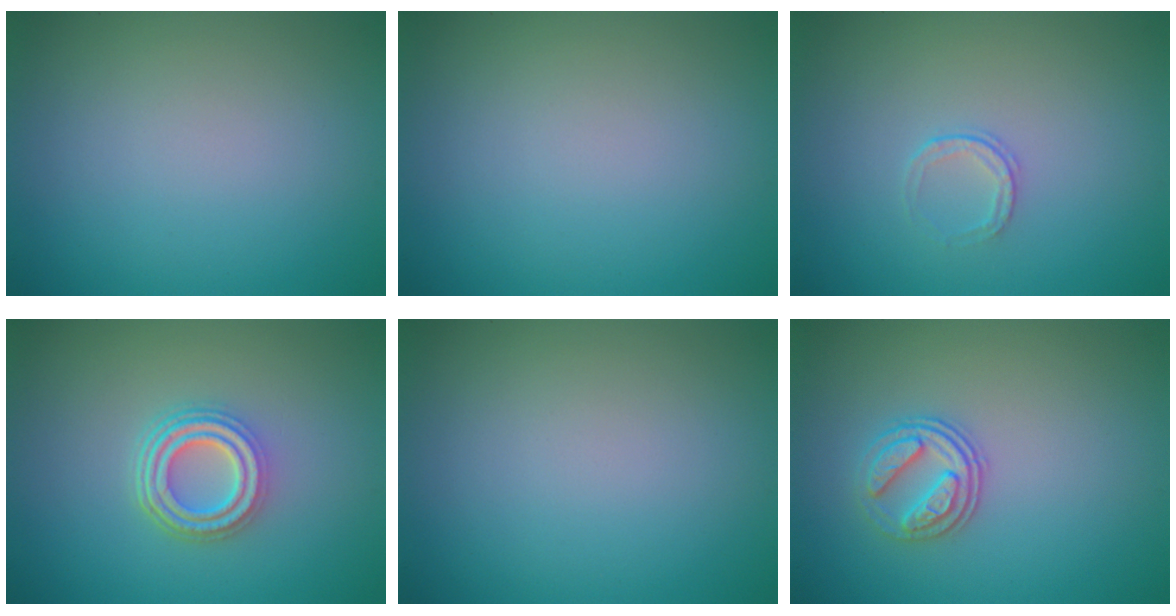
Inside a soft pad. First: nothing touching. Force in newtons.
{"total": 0.0}
{"total": 1.0, "press": 0.7, "slide": 0.7}
{"total": 4.6, "press": 3.3, "slide": 3.2}
{"total": 0.0}
{"total": 2.8, "press": 2.6, "slide": 1.2}